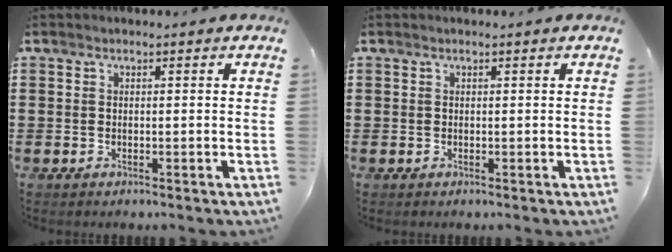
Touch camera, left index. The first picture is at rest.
{"total": 0.0}